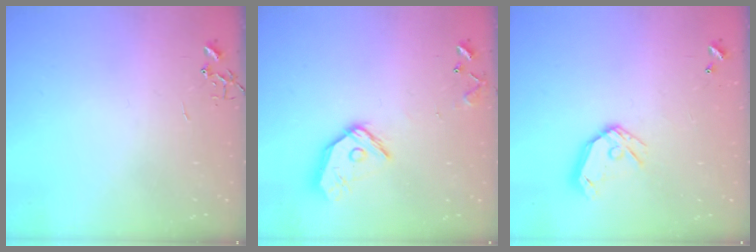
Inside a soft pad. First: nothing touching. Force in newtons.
{"total": 12.2, "press": 12.2, "slide": 1.1}
{"total": 11.2, "press": 11.0, "slide": 1.8}